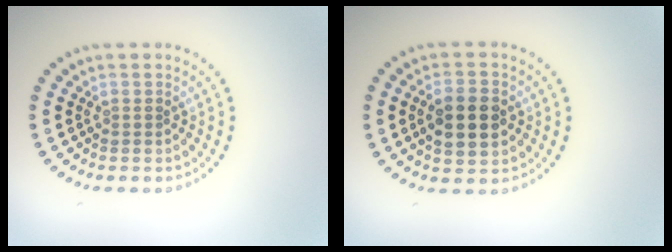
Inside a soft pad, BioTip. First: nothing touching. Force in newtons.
{"total": 4.6, "press": 4.6, "slide": 0.2}